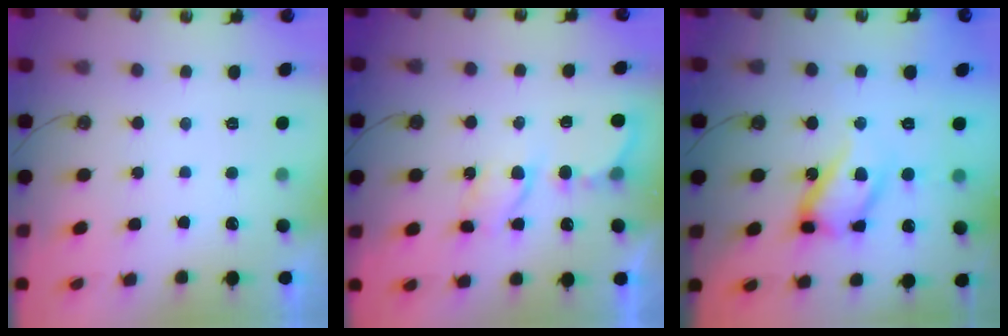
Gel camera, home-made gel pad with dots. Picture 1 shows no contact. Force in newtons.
{"total": 6.4, "press": 6.3, "slide": 0.4}
{"total": 16.3, "press": 16.3, "slide": 1.2}